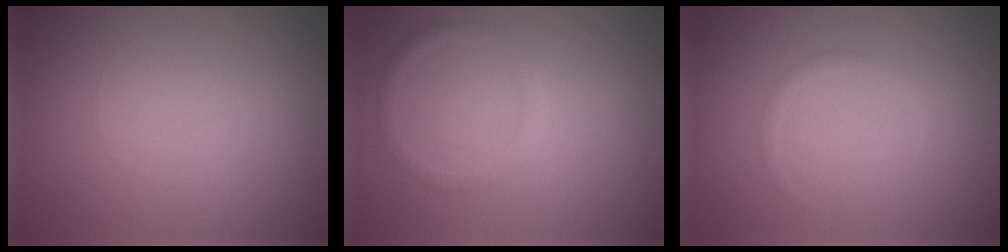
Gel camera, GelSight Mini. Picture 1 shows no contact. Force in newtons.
{"total": 1.3, "press": 1.3, "slide": 0.0}
{"total": 0.8, "press": 0.8, "slide": 0.0}